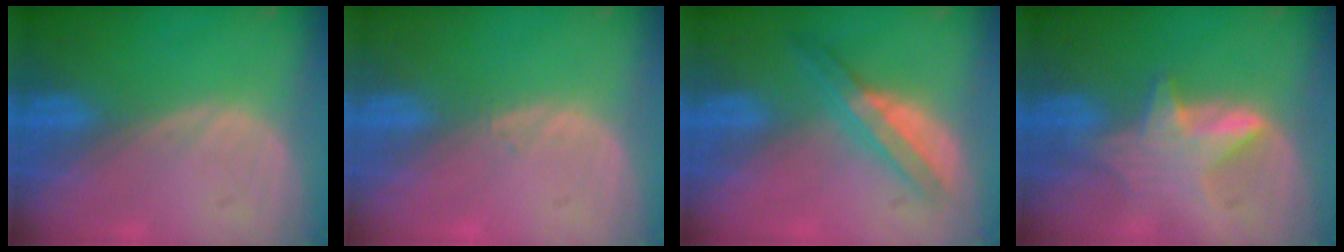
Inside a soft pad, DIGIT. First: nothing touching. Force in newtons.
{"total": 0.6, "press": 0.5, "slide": 0.4}
{"total": 5.7, "press": 5.3, "slide": 2.1}
{"total": 5.5, "press": 5.5, "slide": 0.2}